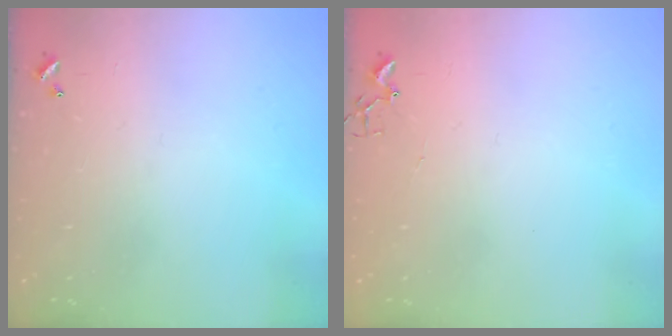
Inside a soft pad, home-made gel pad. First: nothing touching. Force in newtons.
{"total": 1.9, "press": 1.9, "slide": 0.2}